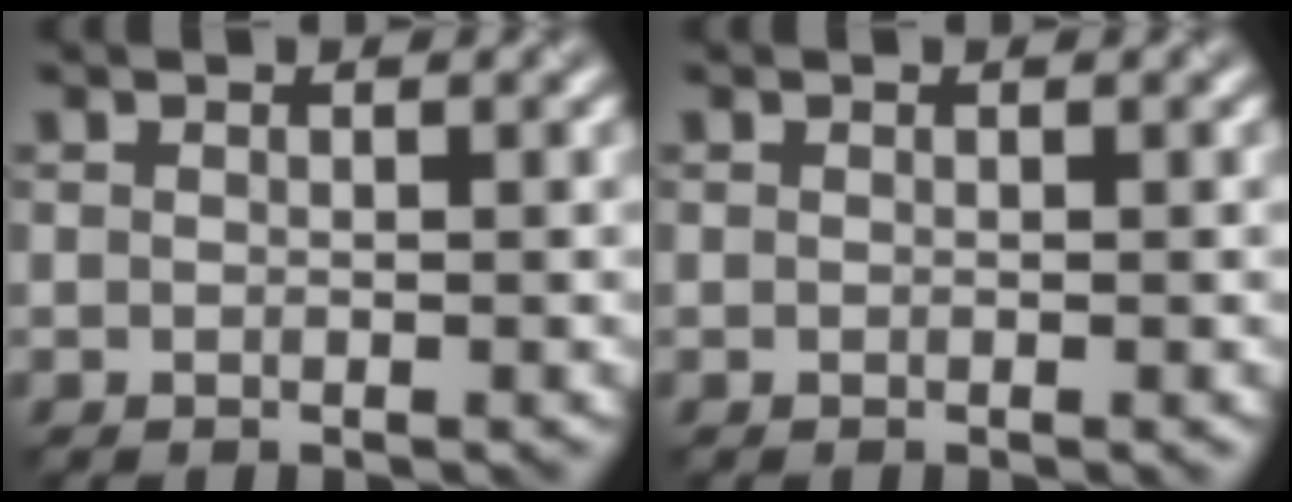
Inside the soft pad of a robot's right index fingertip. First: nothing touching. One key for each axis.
{"total": 0.0}